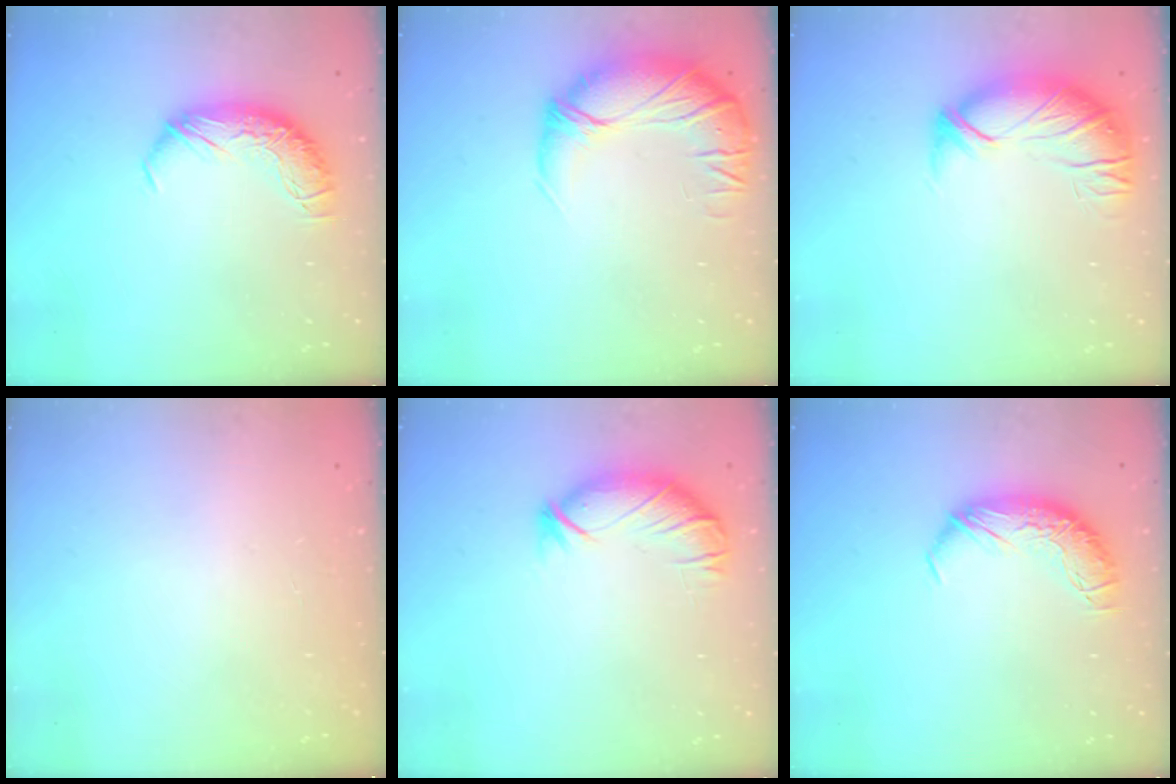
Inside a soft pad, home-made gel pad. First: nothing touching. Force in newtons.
{"total": 2.5, "press": 0.4, "slide": 2.5}
{"total": 2.9, "press": 1.4, "slide": 2.5}
{"total": 12.0, "press": 11.9, "slide": 0.4}
{"total": 2.7, "press": 2.6, "slide": 0.9}
{"total": 0.0}